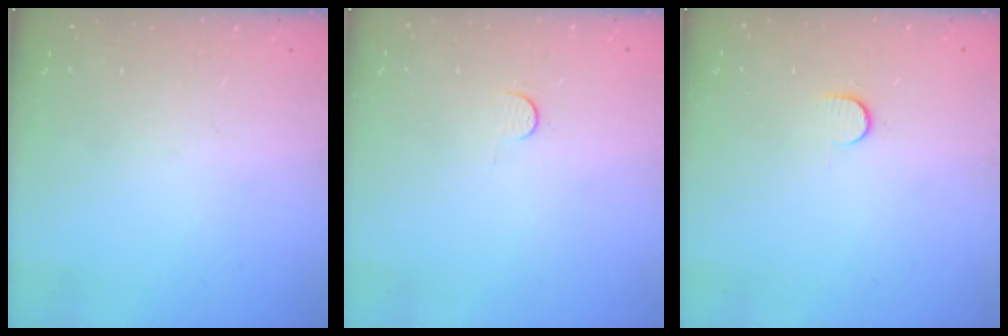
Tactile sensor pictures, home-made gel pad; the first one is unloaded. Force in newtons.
{"total": 2.8, "press": 2.8, "slide": 0.4}
{"total": 5.3, "press": 5.2, "slide": 0.5}